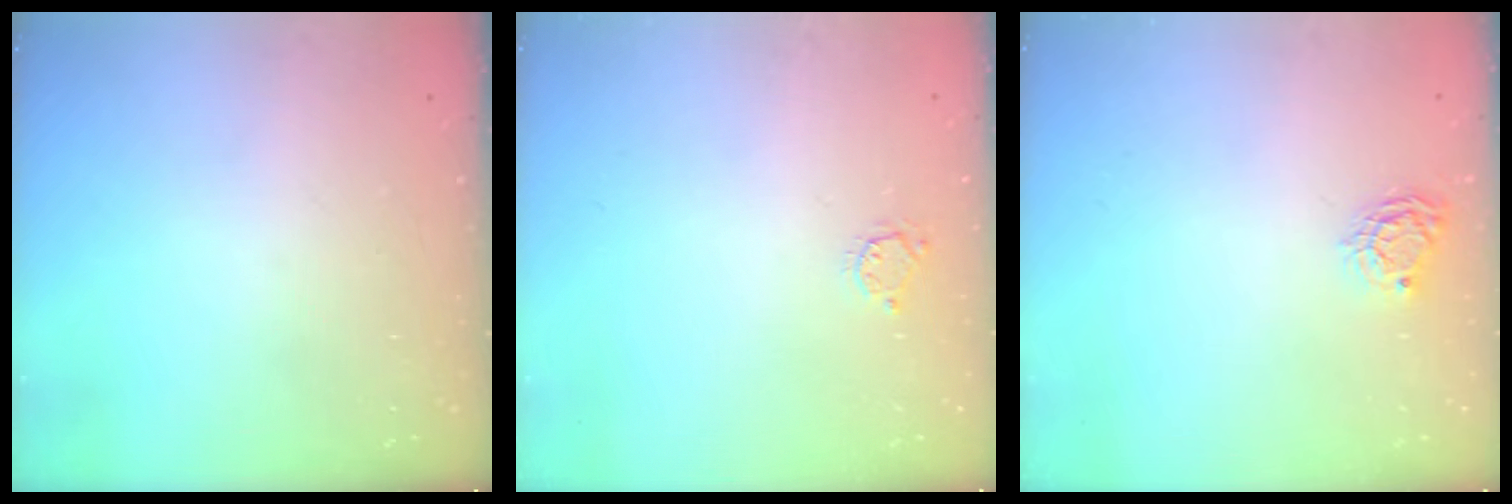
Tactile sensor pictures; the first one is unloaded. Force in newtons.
{"total": 3.3, "press": 3.3, "slide": 0.4}
{"total": 5.6, "press": 5.6, "slide": 0.5}